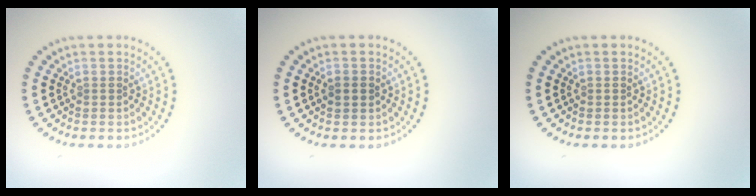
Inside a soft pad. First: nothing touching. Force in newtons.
{"total": 1.5, "press": 1.5, "slide": 0.1}
{"total": 0.0}